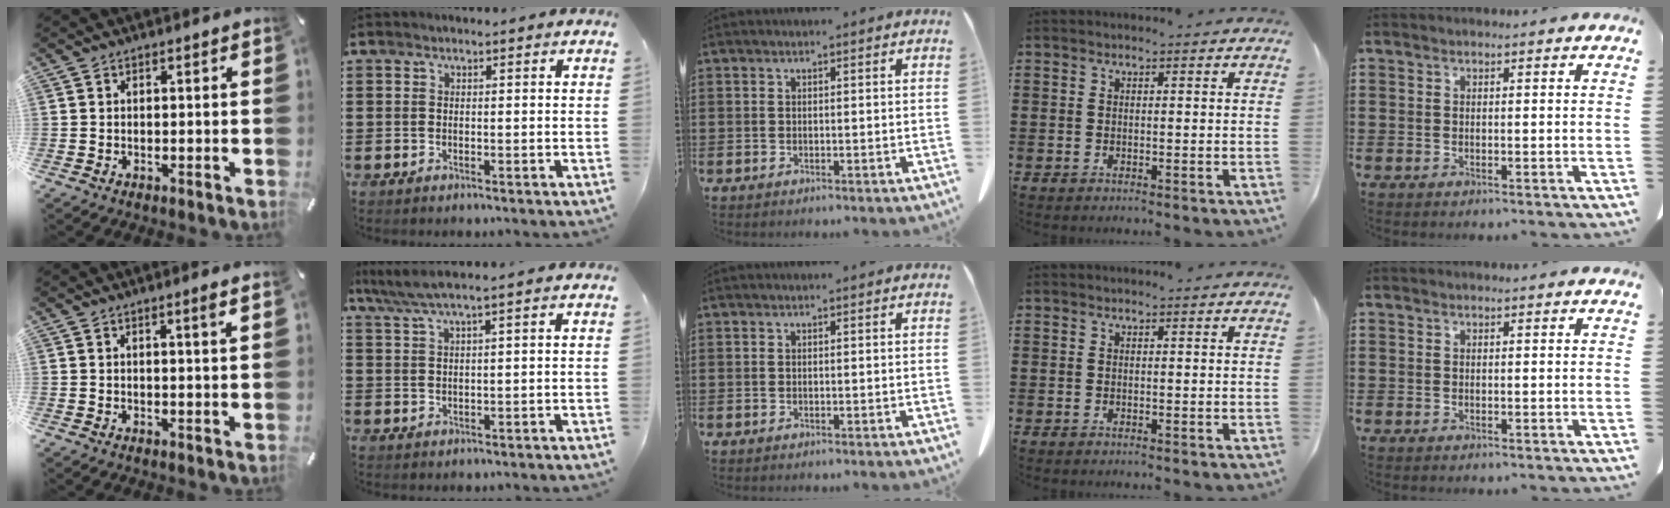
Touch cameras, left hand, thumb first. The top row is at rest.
{"thumb": {"total": 2.0, "force": [1.0, -0.1, 1.7], "torque": [-0.026, -0.005, 0.015]}, "index": {"total": 3.6, "force": [2.3, -0.2, 2.7], "torque": [-0.067, -0.004, 0.039]}}